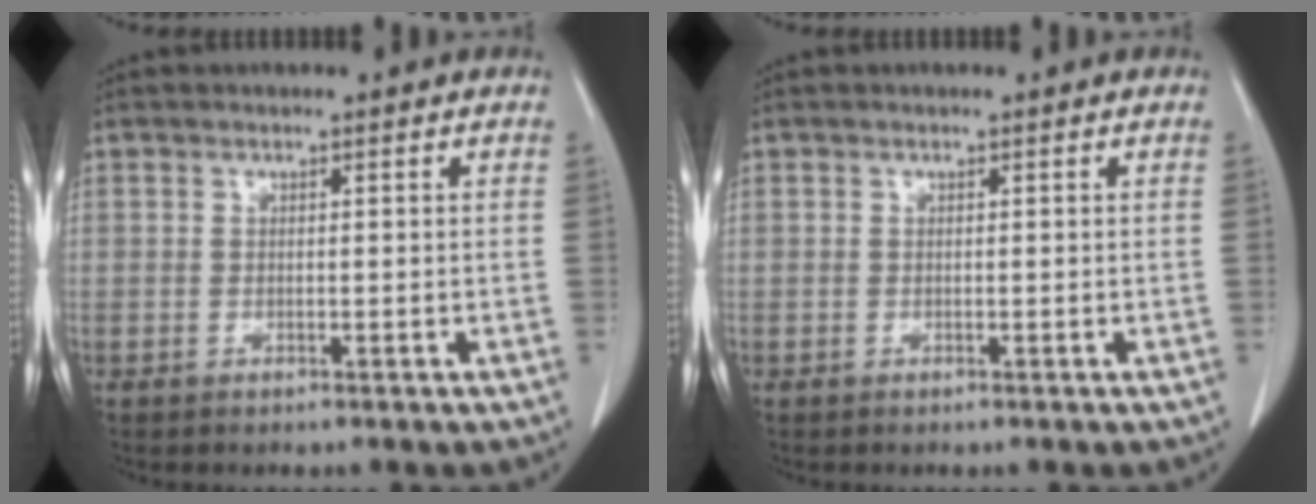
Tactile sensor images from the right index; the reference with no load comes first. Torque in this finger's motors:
{"motor_torque": [0.00, 0.00, 0.00, 0.00]}